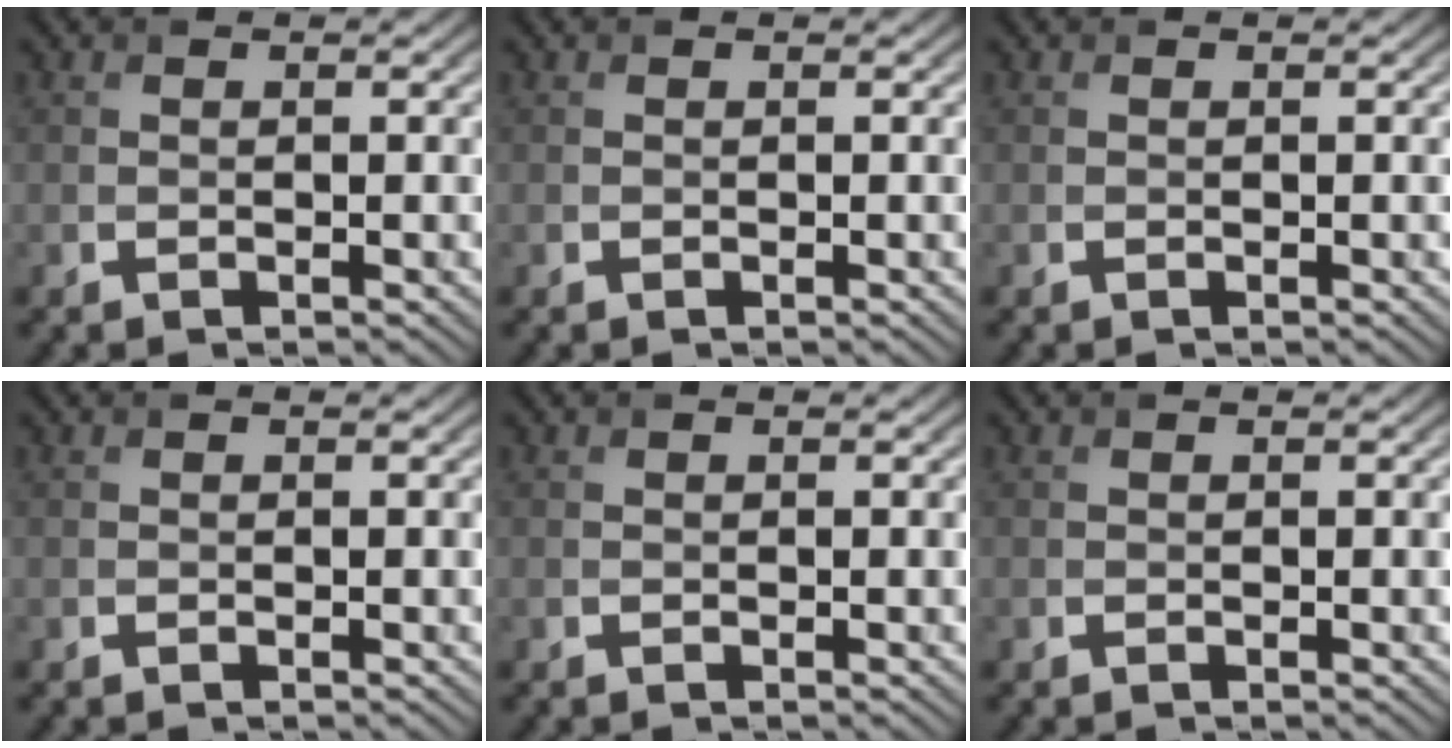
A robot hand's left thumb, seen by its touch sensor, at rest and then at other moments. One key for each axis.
{"total": 0.0}
{"total": 0.0}
{"total": 0.0}
{"total": 0.0}
{"total": 0.0}